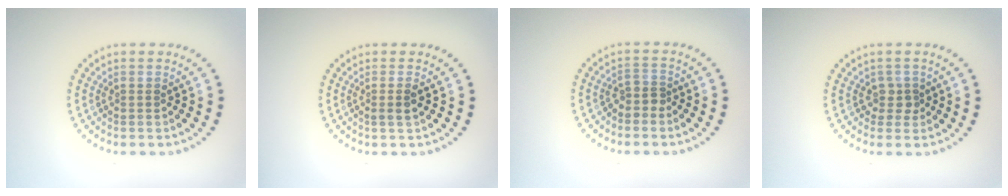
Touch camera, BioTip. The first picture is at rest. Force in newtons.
{"total": 1.3, "press": 1.1, "slide": 0.6}
{"total": 1.5, "press": 1.2, "slide": 0.9}
{"total": 1.4, "press": 1.1, "slide": 0.8}